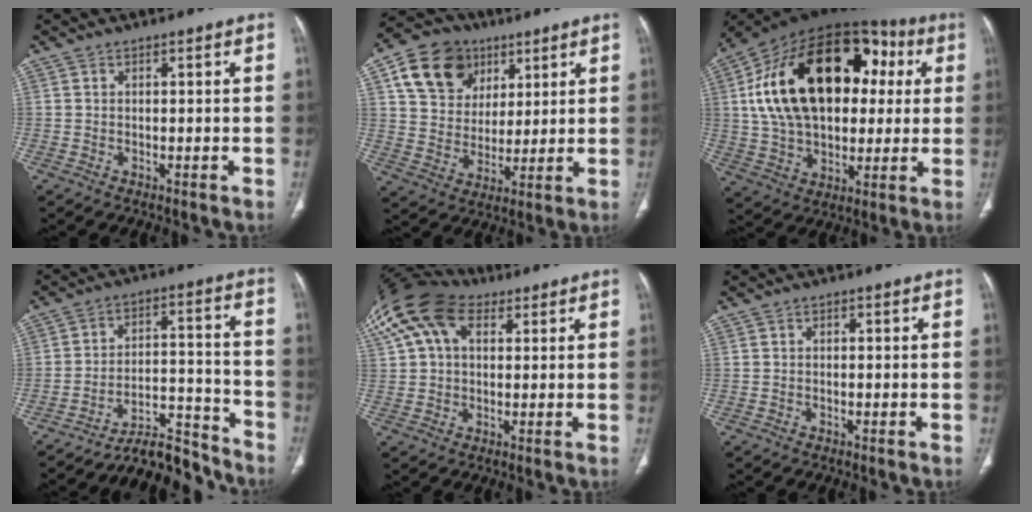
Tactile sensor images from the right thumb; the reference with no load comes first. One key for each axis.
{"total": 15.3, "fx": 7.0, "fy": 11.9, "fz": 6.6, "tx": -0.089, "ty": -0.007, "tz": 0.126}
{"total": 30.5, "fx": 6.0, "fy": 18.8, "fz": 23.3, "tx": -0.392, "ty": 0.040, "tz": 0.102}
{"total": 10.9, "fx": -10.4, "fy": 2.6, "fz": 1.6, "tx": -0.006, "ty": 0.119, "tz": -0.172}
{"total": 18.0, "fx": 8.2, "fy": 11.2, "fz": 11.5, "tx": -0.264, "ty": 0.046, "tz": 0.151}
{"total": 0.6, "fx": 0.1, "fy": 0.4, "fz": 0.4, "tx": -0.006, "ty": 0.002, "tz": 0.001}